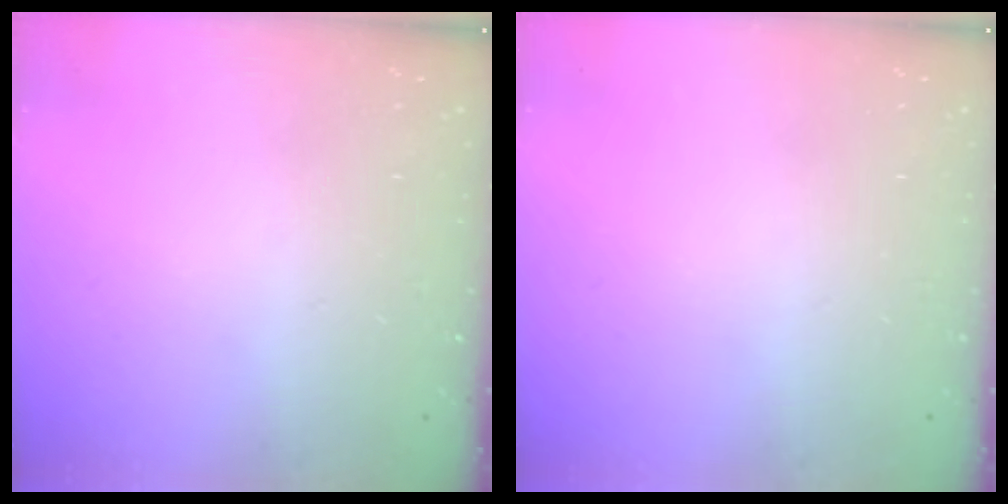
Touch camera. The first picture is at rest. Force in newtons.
{"total": 0.0}